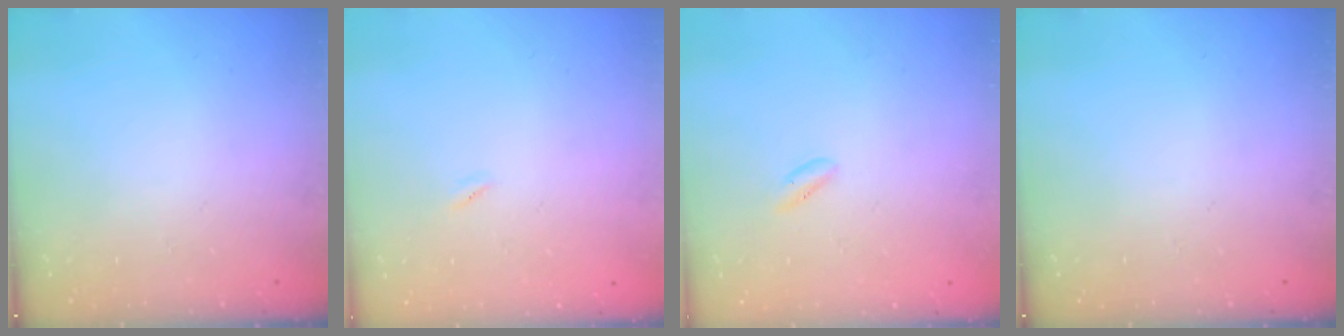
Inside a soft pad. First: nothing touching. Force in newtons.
{"total": 0.5, "press": 0.3, "slide": 0.4}
{"total": 1.1, "press": 0.9, "slide": 0.5}
{"total": 0.0}